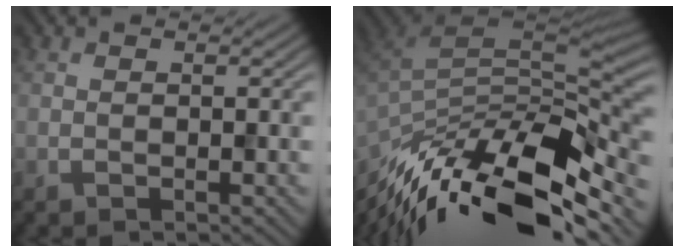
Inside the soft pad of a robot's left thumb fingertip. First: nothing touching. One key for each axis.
{"total": 15.3, "fx": -9.0, "fy": 6.3, "fz": 10.6, "tx": -0.233, "ty": -0.019, "tz": -0.154}